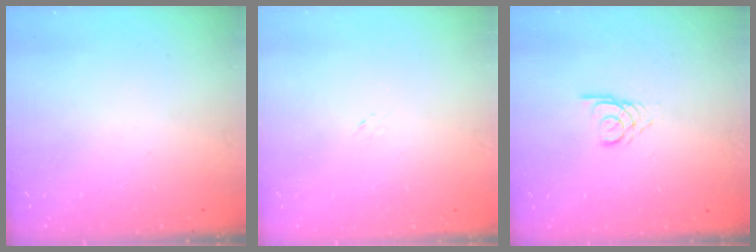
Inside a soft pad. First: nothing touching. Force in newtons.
{"total": 0.0}
{"total": 2.7, "press": 2.7, "slide": 0.3}